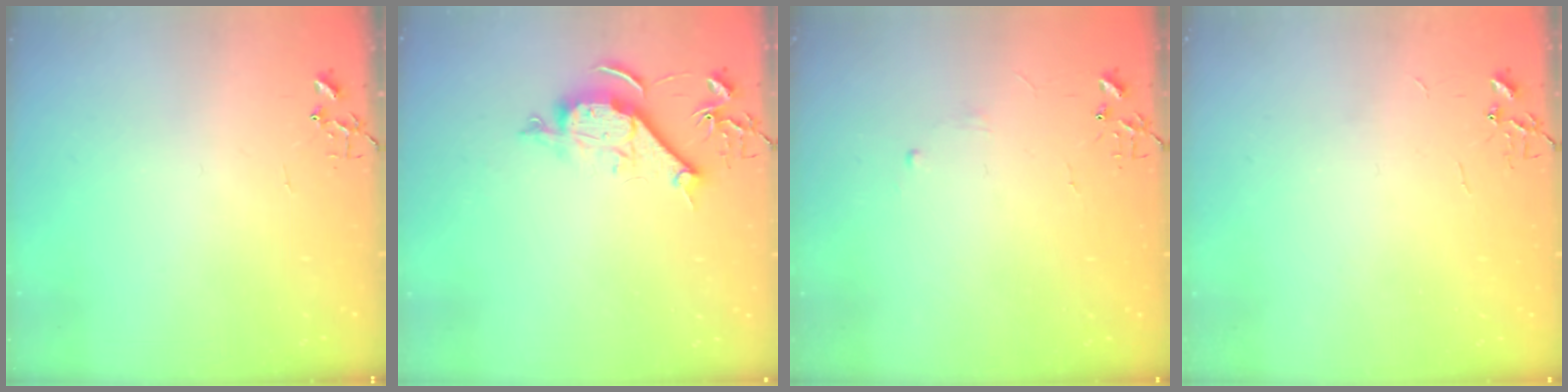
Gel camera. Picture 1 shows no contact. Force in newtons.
{"total": 10.4, "press": 10.4, "slide": 0.9}
{"total": 2.9, "press": 2.8, "slide": 0.5}
{"total": 2.2, "press": 2.2, "slide": 0.3}